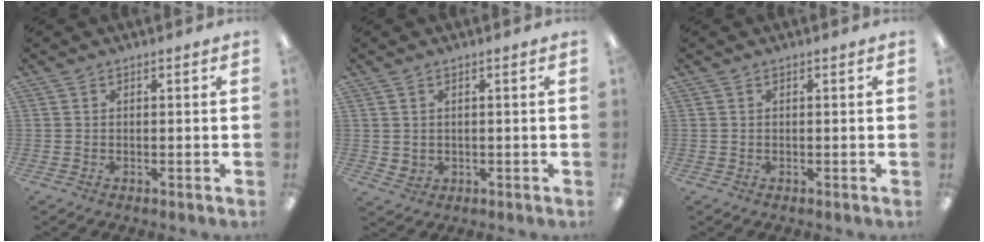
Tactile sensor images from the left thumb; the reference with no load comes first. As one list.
[{"total": 1.7, "force": [0.9, 1.4, 0.4], "torque": [-0.004, -0.001, 0.015]}, {"total": 0.0}]